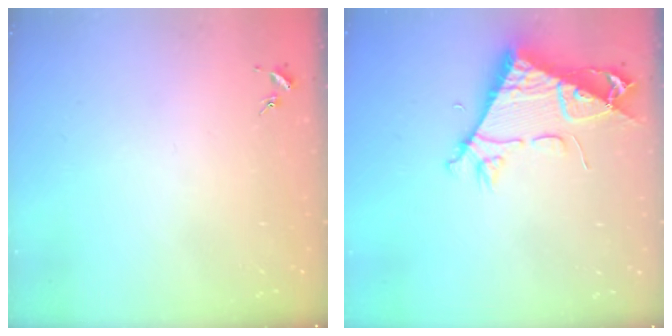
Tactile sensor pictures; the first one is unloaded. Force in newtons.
{"total": 8.3, "press": 8.2, "slide": 0.9}